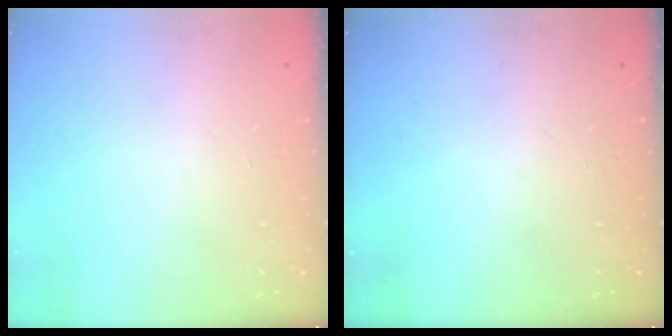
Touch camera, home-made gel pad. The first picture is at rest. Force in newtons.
{"total": 0.0}